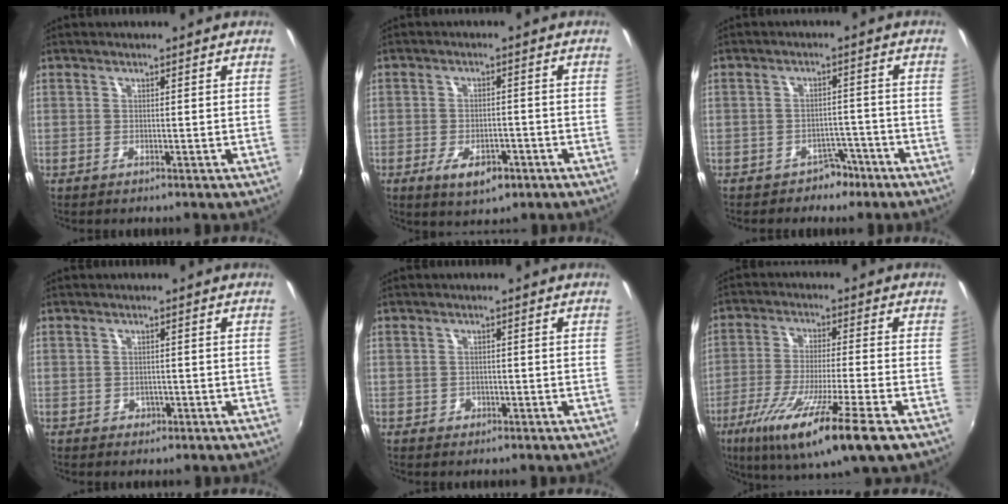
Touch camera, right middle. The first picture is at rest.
{"total": 6.3, "force": [-3.3, 3.0, 4.5], "torque": [-0.095, -0.011, -0.049]}
{"total": 3.9, "force": [-2.9, 2.4, 0.9], "torque": [-0.015, 0.011, -0.040]}
{"total": 1.3, "force": [-0.5, 1.2, 0.3], "torque": [-0.005, -0.002, -0.003]}
{"total": 1.4, "force": [-0.6, 1.3, 0.3], "torque": [-0.006, -0.002, -0.006]}
{"total": 13.8, "force": [-7.4, 0.6, 11.6], "torque": [-0.229, -0.044, -0.135]}